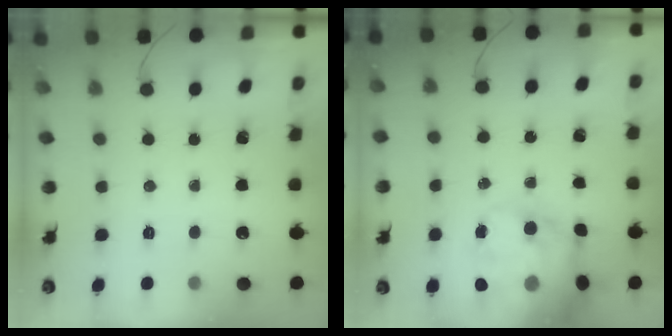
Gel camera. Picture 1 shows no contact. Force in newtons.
{"total": 18.7, "press": 18.2, "slide": 4.2}